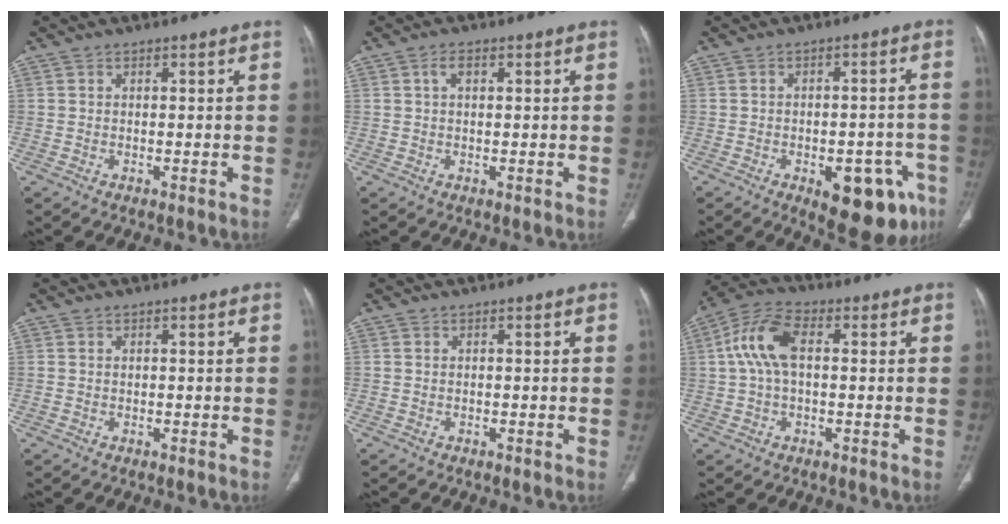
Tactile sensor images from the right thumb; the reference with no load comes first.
{"total": 2.3, "force": [0.8, 1.1, 1.8], "torque": [-0.032, 0.009, 0.016]}
{"total": 14.3, "force": [-6.6, 6.8, 10.7], "torque": [-0.092, 0.027, -0.073]}
{"total": 0.0}
{"total": 0.0}
{"total": 9.4, "force": [1.0, 5.1, 7.9], "torque": [-0.169, 0.030, 0.014]}